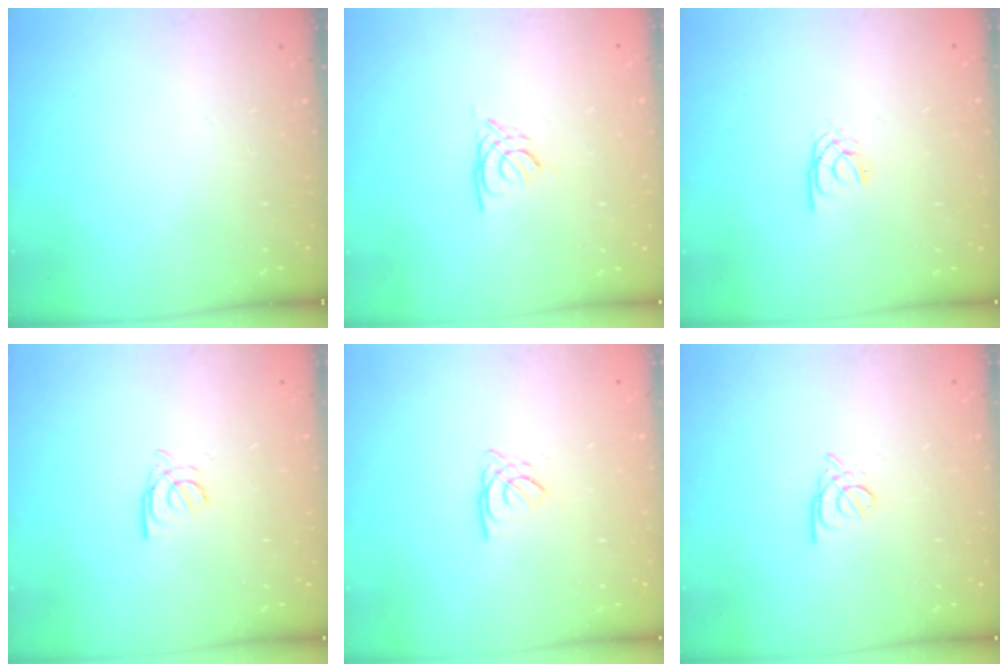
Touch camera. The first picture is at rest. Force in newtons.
{"total": 2.6, "press": 2.6, "slide": 0.6}
{"total": 2.2, "press": 2.2, "slide": 0.4}
{"total": 5.0, "press": 5.0, "slide": 0.4}
{"total": 2.7, "press": 2.7, "slide": 0.3}
{"total": 1.6, "press": 1.5, "slide": 0.5}